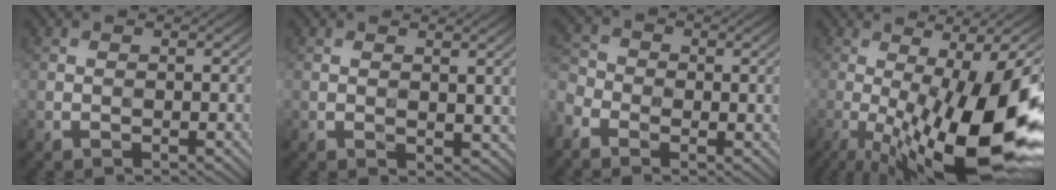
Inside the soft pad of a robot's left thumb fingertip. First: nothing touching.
{"total": 1.7, "force": [0.9, 1.1, 0.9], "torque": [-0.014, -0.004, 0.017]}
{"total": 4.7, "force": [-2.4, 3.3, 2.4], "torque": [-0.078, -0.008, -0.058]}
{"total": 20.2, "force": [-5.0, 4.7, 19.0], "torque": [-0.278, -0.010, -0.080]}